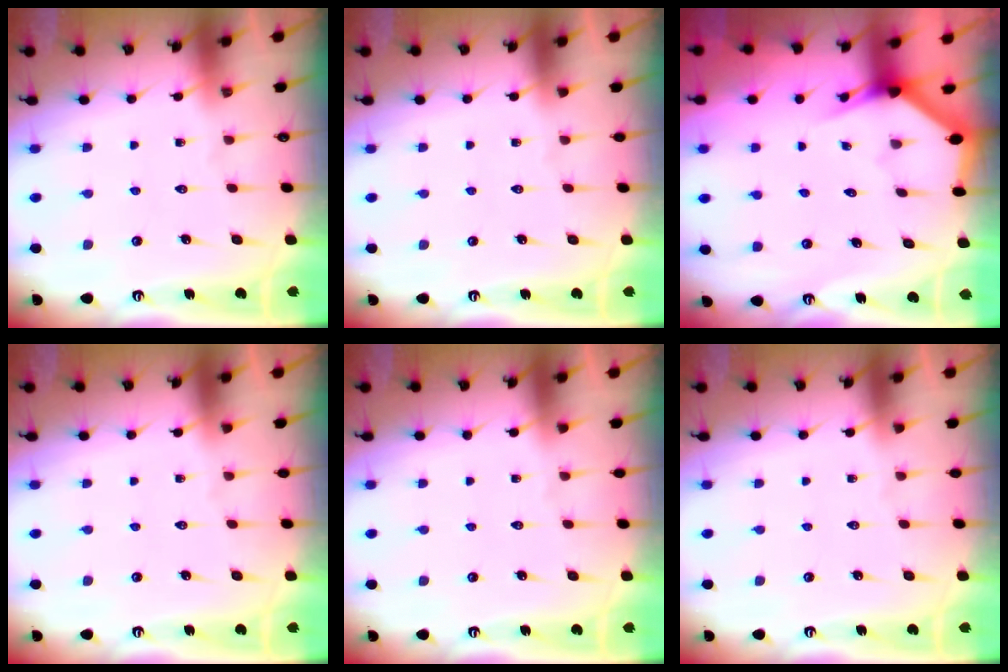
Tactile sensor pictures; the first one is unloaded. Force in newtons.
{"total": 0.0}
{"total": 3.0, "press": 3.0, "slide": 0.1}
{"total": 0.0}
{"total": 0.0}
{"total": 0.0}